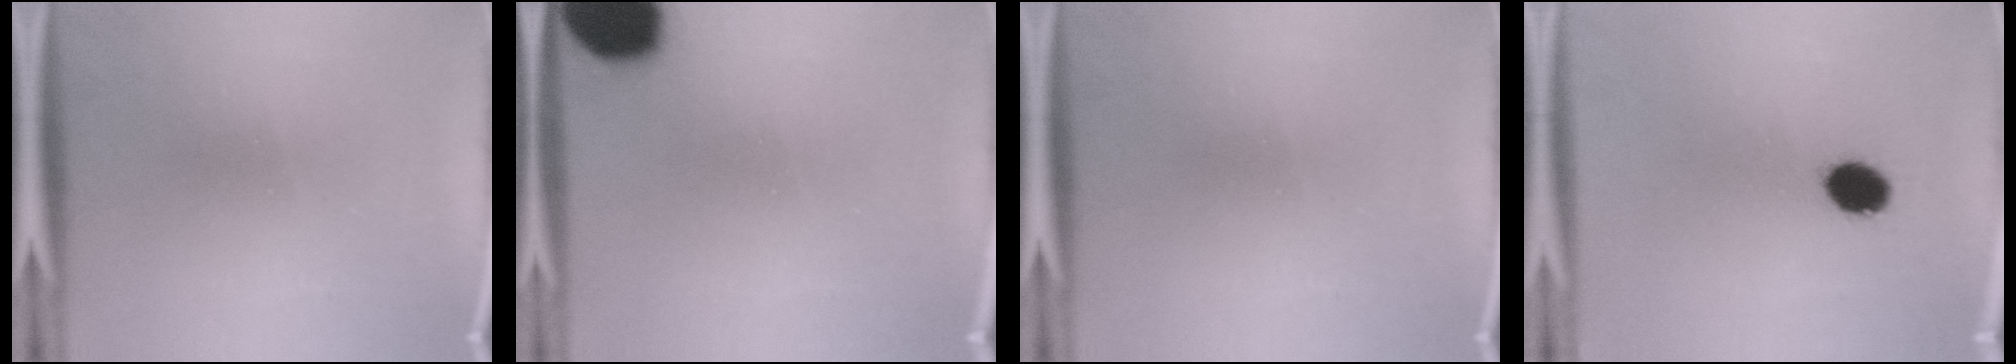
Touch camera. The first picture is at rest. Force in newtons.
{"total": 17.9}
{"total": 0.0}
{"total": 6.0}